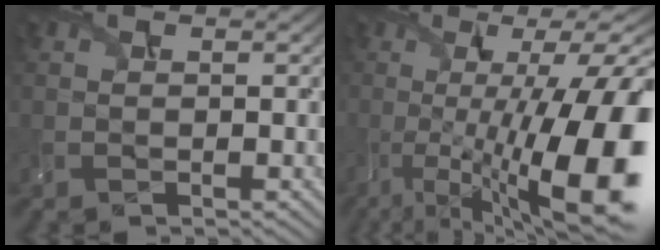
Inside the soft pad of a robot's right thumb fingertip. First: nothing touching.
{"total": 18.7, "force": [-4.7, 6.1, 17.0], "torque": [-0.252, -0.003, -0.061]}